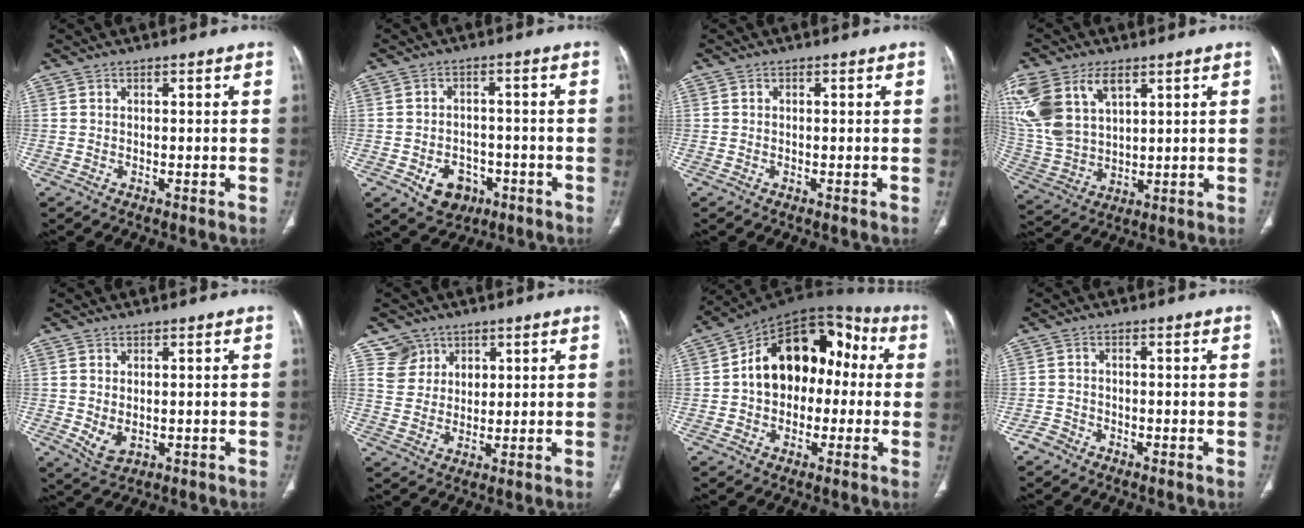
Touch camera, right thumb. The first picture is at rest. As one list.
[{"total": 7.2, "force": [-3.0, 5.6, 3.4], "torque": [-0.030, 0.024, -0.035]}, {"total": 0.0}, {"total": 17.7, "force": [7.8, 10.9, 11.6], "torque": [-0.267, -0.009, 0.161]}, {"total": 3.8, "force": [-0.3, 2.5, 2.9], "torque": [-0.054, -0.008, 0.009]}, {"total": 6.3, "force": [3.5, 5.2, 0.2], "torque": [0.027, -0.026, 0.074]}, {"total": 18.3, "force": [0.8, 12.7, 13.2], "torque": [-0.157, 0.054, 0.001]}, {"total": 3.9, "force": [-2.8, 2.5, 0.9], "torque": [-0.016, 0.021, -0.050]}]